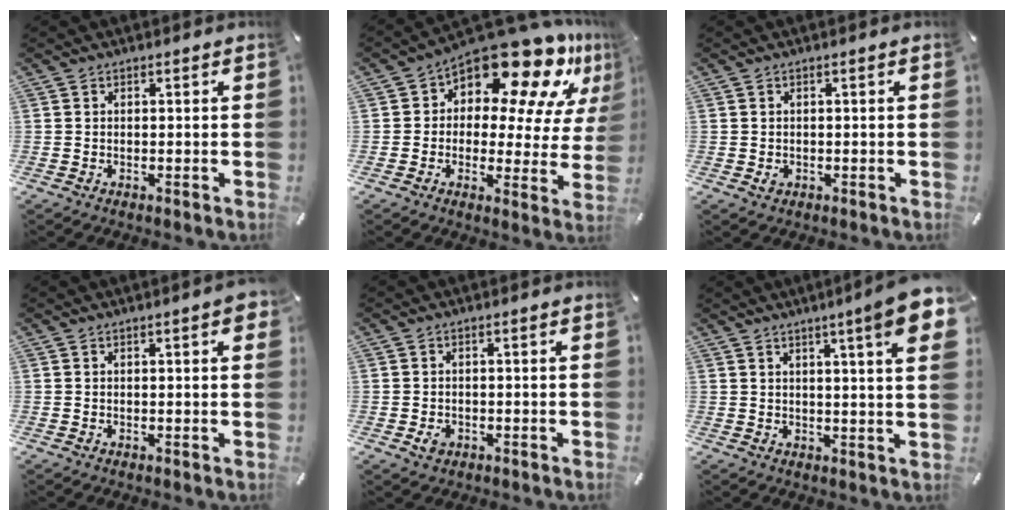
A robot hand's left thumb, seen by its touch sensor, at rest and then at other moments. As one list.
[{"total": 17.4, "force": [11.9, 7.9, 10.0], "torque": [-0.143, -0.102, 0.199]}, {"total": 1.1, "force": [-0.3, 0.9, 0.5], "torque": [-0.009, 0.001, -0.006]}, {"total": 3.1, "force": [0.9, 0.7, 2.9], "torque": [-0.047, 0.002, 0.013]}, {"total": 2.1, "force": [-0.8, 1.6, 1.1], "torque": [-0.019, 0.004, -0.014]}, {"total": 9.8, "force": [4.8, 0.3, 8.6], "torque": [-0.127, -0.023, 0.073]}]